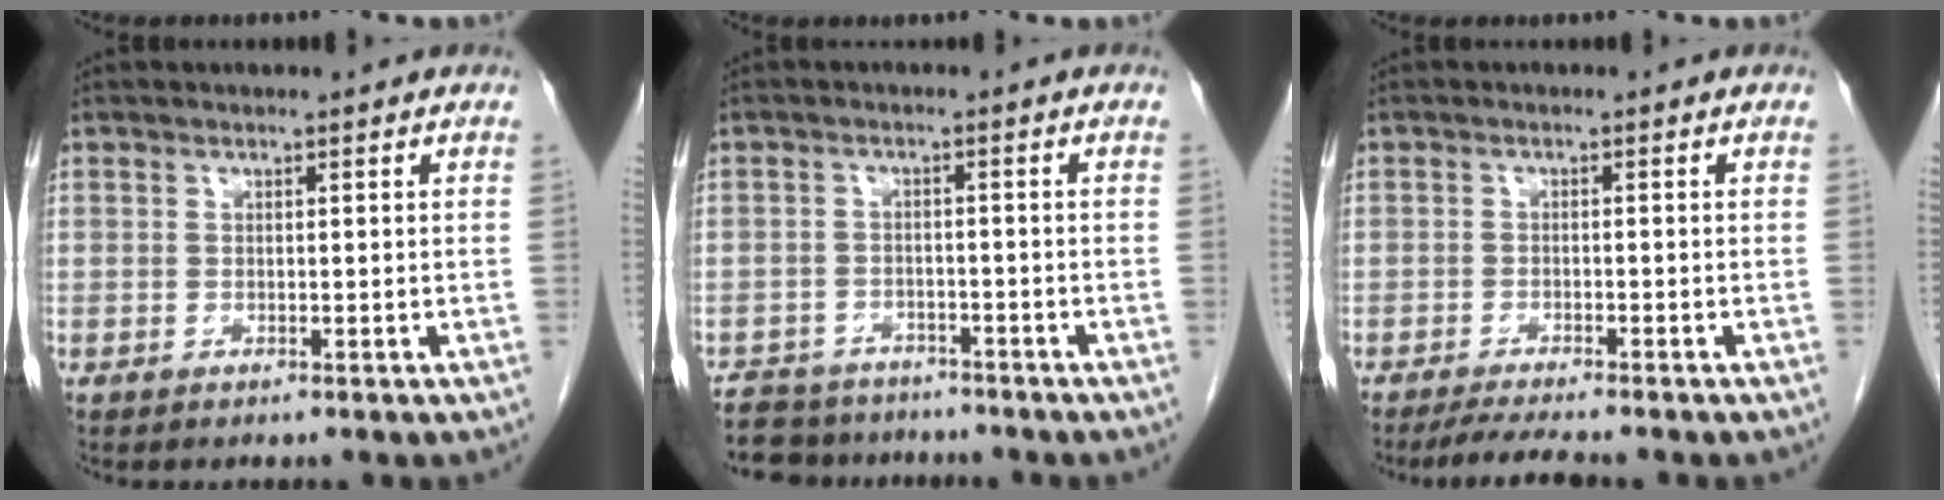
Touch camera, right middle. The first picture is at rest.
{"total": 7.6, "force": [-6.8, 3.2, 1.1], "torque": [-0.015, 0.002, -0.100]}
{"total": 4.6, "force": [-4.0, -0.1, 2.3], "torque": [-0.038, -0.015, -0.066]}